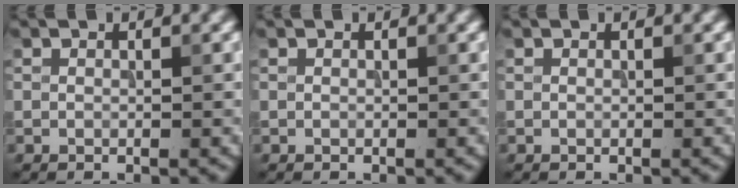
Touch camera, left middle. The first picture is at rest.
{"total": 0.0}
{"total": 0.0}